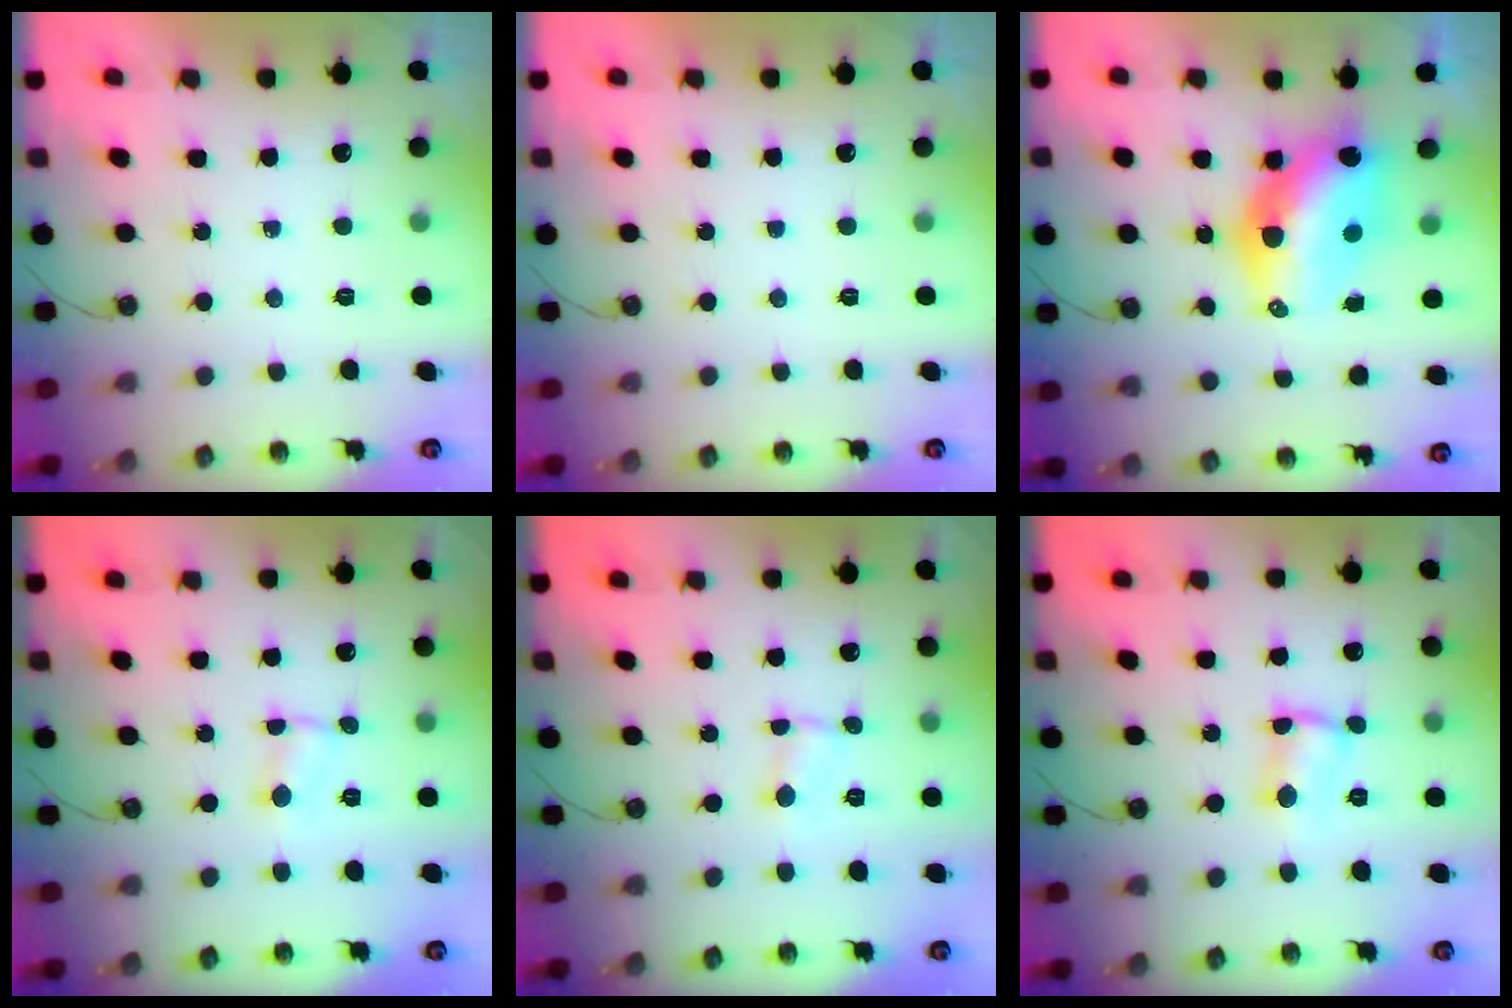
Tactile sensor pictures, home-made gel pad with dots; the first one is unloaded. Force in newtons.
{"total": 0.0}
{"total": 13.9, "press": 13.3, "slide": 4.1}
{"total": 1.0, "press": 1.0, "slide": 0.1}
{"total": 0.7, "press": 0.7, "slide": 0.1}
{"total": 3.1, "press": 3.1, "slide": 0.1}